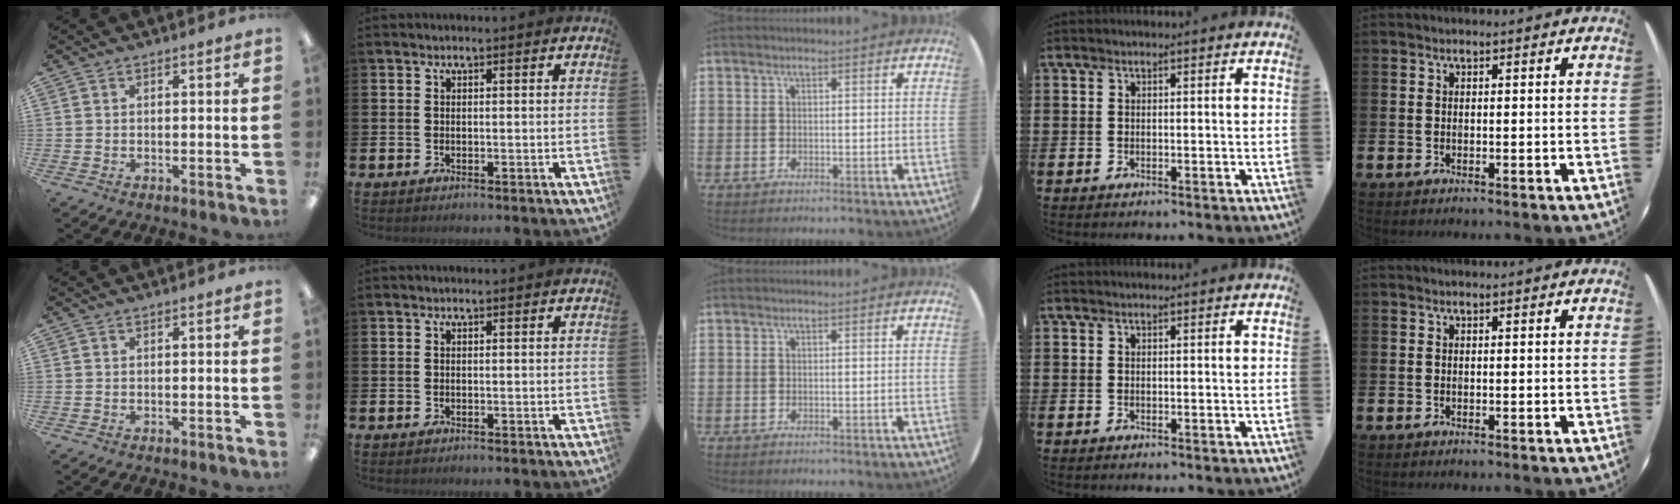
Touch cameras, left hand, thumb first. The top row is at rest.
{}